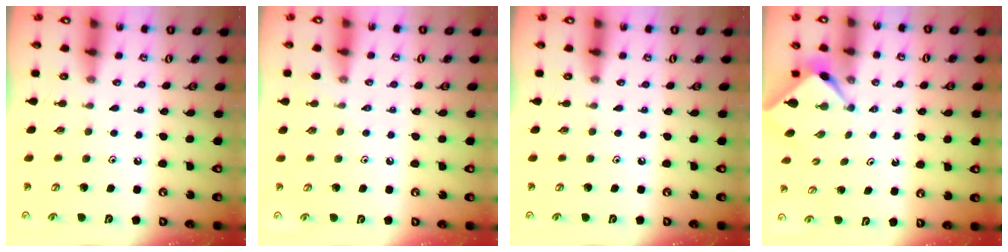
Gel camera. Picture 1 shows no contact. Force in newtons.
{"total": 3.8, "press": 3.8, "slide": 0.5}
{"total": 0.0}
{"total": 2.3, "press": 2.3, "slide": 0.2}